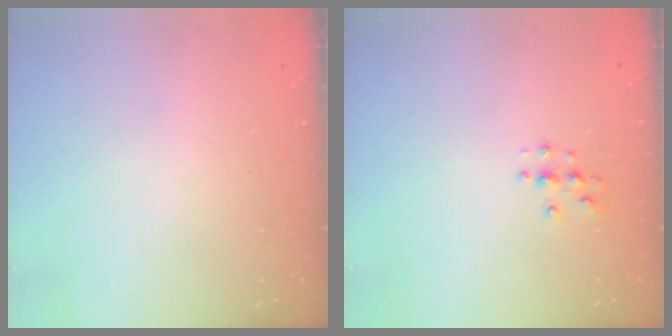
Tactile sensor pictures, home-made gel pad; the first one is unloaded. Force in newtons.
{"total": 2.9, "press": 2.9, "slide": 0.3}